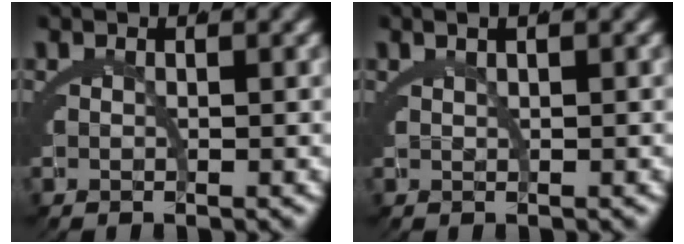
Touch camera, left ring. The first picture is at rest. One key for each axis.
{"total": 1.8, "fx": 1.2, "fy": 0.3, "fz": 1.3, "tx": -0.011, "ty": 0.013, "tz": 0.018}